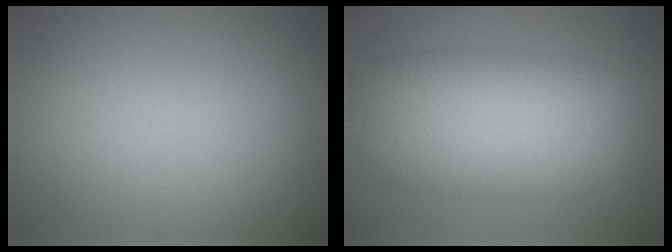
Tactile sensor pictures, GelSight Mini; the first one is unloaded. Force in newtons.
{"total": 9.3, "press": 9.3, "slide": 0.2}